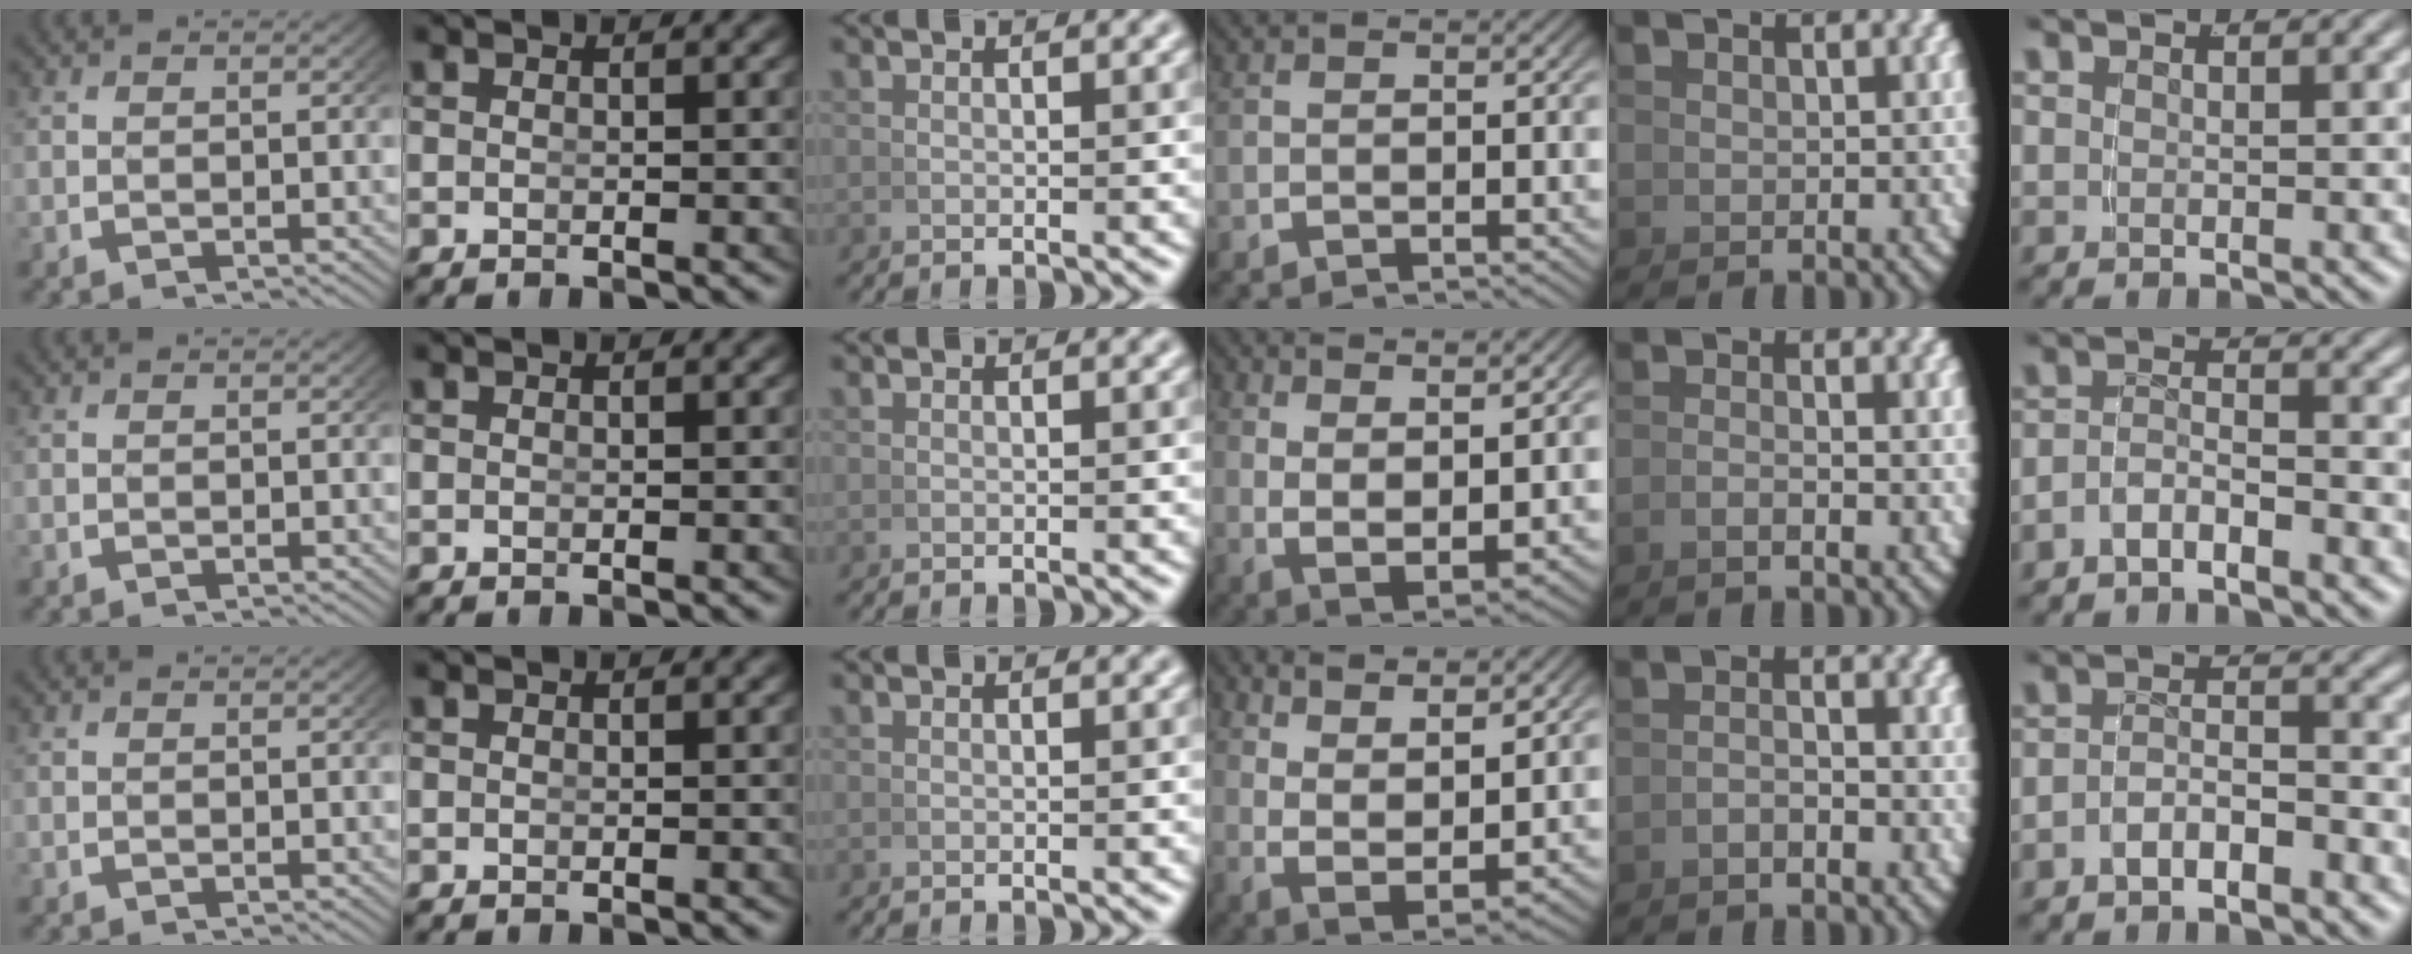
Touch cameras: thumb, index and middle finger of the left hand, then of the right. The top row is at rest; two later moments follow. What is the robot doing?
{"motion": "lift_and_place", "object": "hoodie"}